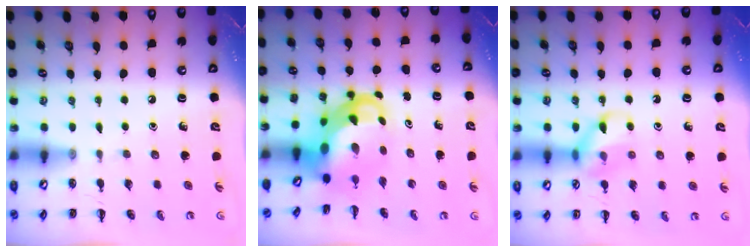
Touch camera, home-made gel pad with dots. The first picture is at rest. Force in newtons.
{"total": 6.4, "press": 6.1, "slide": 1.8}
{"total": 10.7, "press": 10.7, "slide": 0.9}